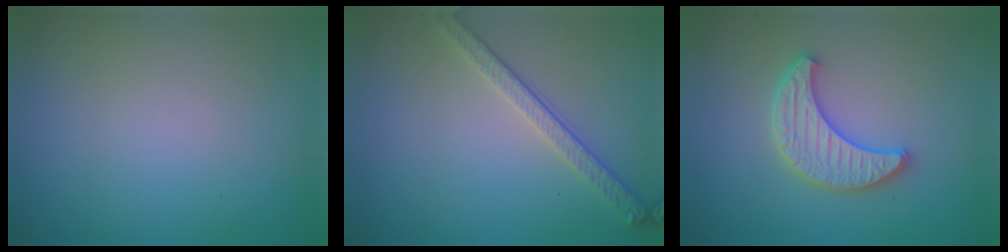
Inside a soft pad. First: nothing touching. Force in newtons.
{"total": 2.8, "press": 2.5, "slide": 1.2}
{"total": 3.7, "press": 3.6, "slide": 0.8}